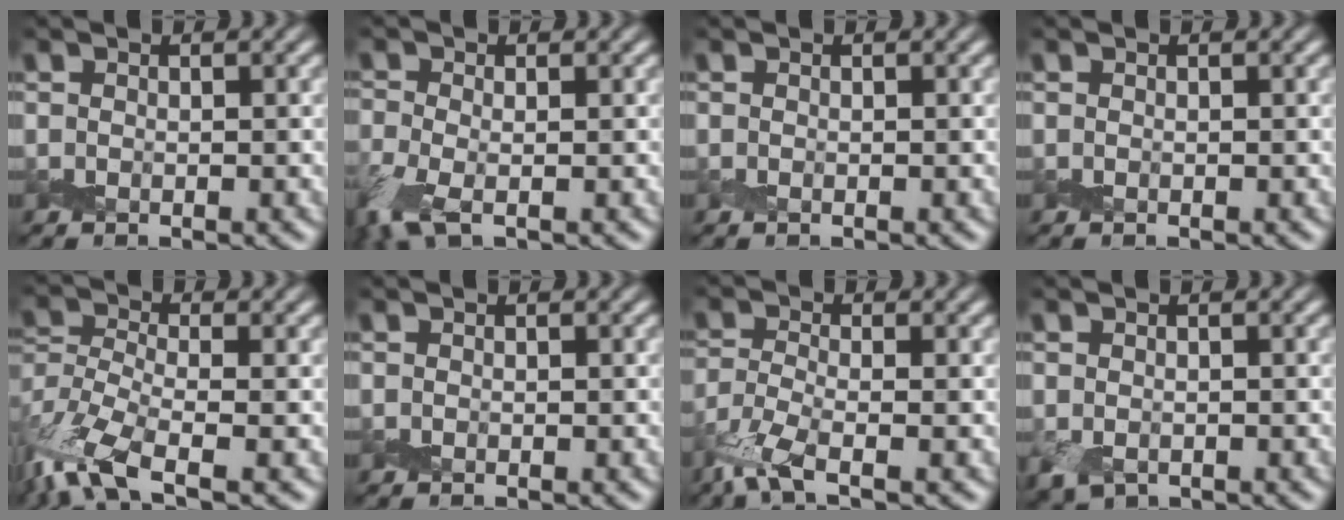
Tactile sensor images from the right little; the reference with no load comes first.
{"total": 4.5, "force": [-2.2, 2.0, 3.4], "torque": [-0.093, -0.015, -0.053]}
{"total": 0.0}
{"total": 0.0}
{"total": 8.3, "force": [-5.1, 2.9, 5.9], "torque": [-0.137, -0.019, -0.110]}
{"total": 0.0}
{"total": 3.9, "force": [-2.8, 0.8, 2.6], "torque": [-0.068, -0.013, -0.071]}
{"total": 1.7, "force": [-0.8, 1.1, 1.0], "torque": [-0.026, -0.015, -0.012]}